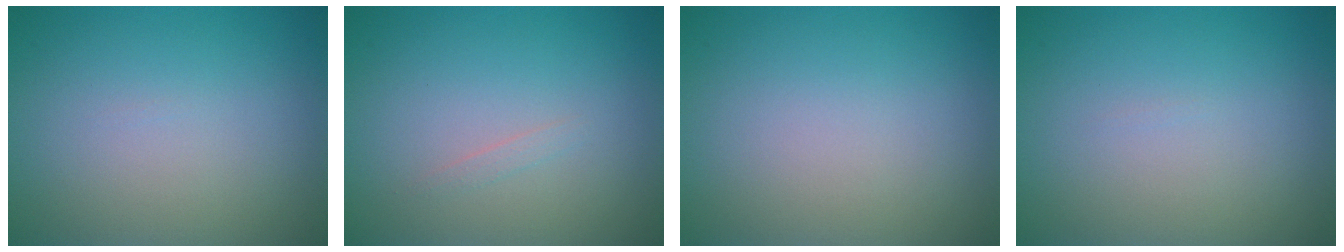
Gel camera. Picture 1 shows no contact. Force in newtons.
{"total": 0.5, "press": 0.5, "slide": 0.1}
{"total": 0.0}
{"total": 0.0}